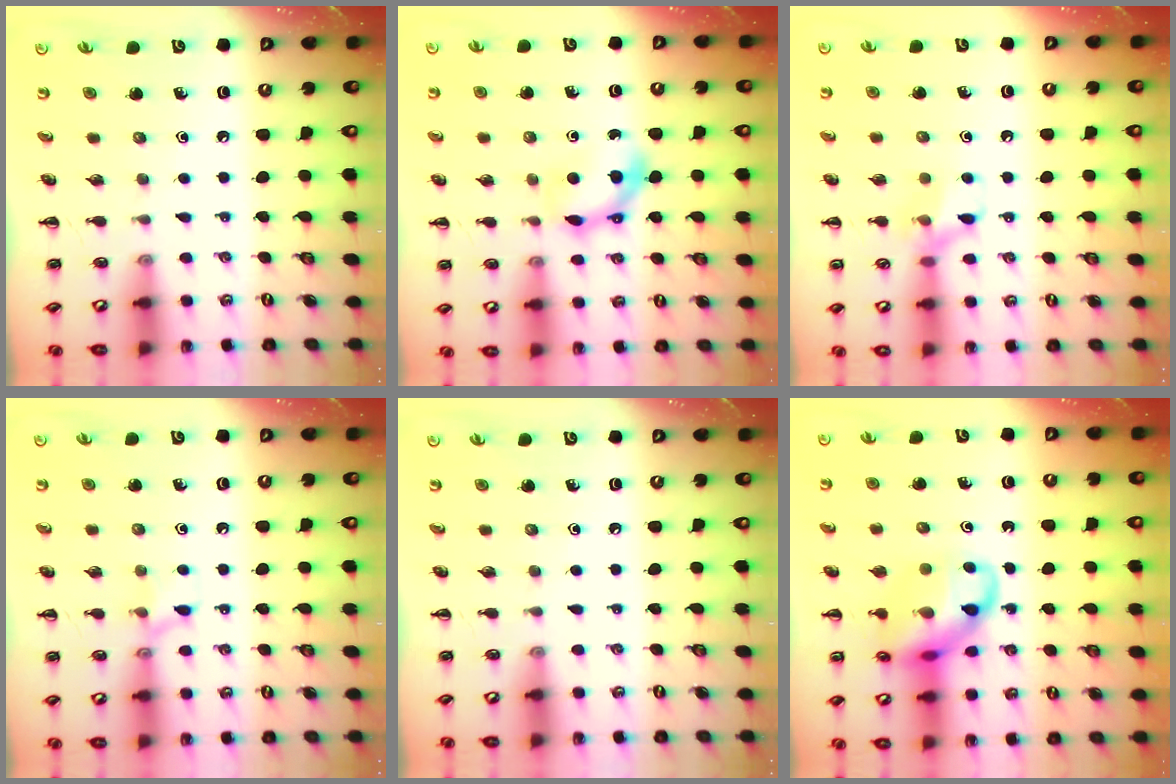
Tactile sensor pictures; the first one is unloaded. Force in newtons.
{"total": 7.2, "press": 7.0, "slide": 1.6}
{"total": 8.6, "press": 8.5, "slide": 1.5}
{"total": 6.6, "press": 6.5, "slide": 1.1}
{"total": 0.0}
{"total": 13.8, "press": 13.8, "slide": 1.1}